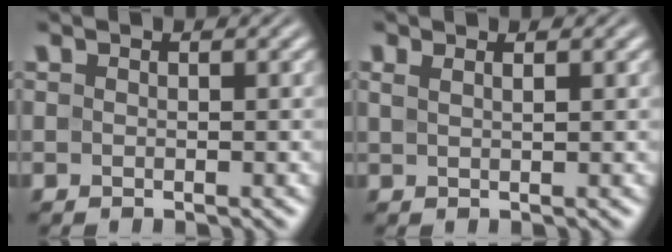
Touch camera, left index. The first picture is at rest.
{"total": 2.2, "force": [1.3, 1.0, 1.4], "torque": [-0.009, 0.003, 0.008]}